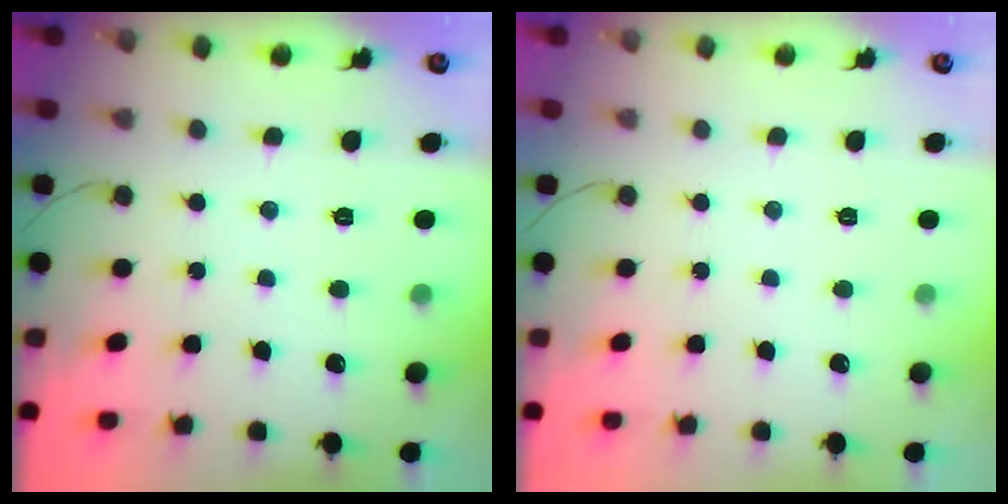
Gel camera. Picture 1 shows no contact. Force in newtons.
{"total": 0.0}